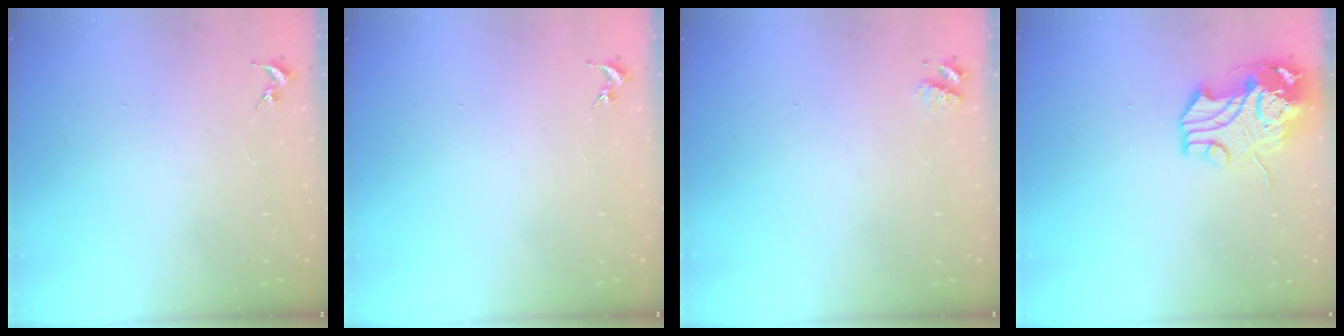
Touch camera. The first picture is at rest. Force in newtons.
{"total": 0.0}
{"total": 4.7, "press": 4.7, "slide": 0.7}
{"total": 12.6, "press": 12.5, "slide": 2.1}